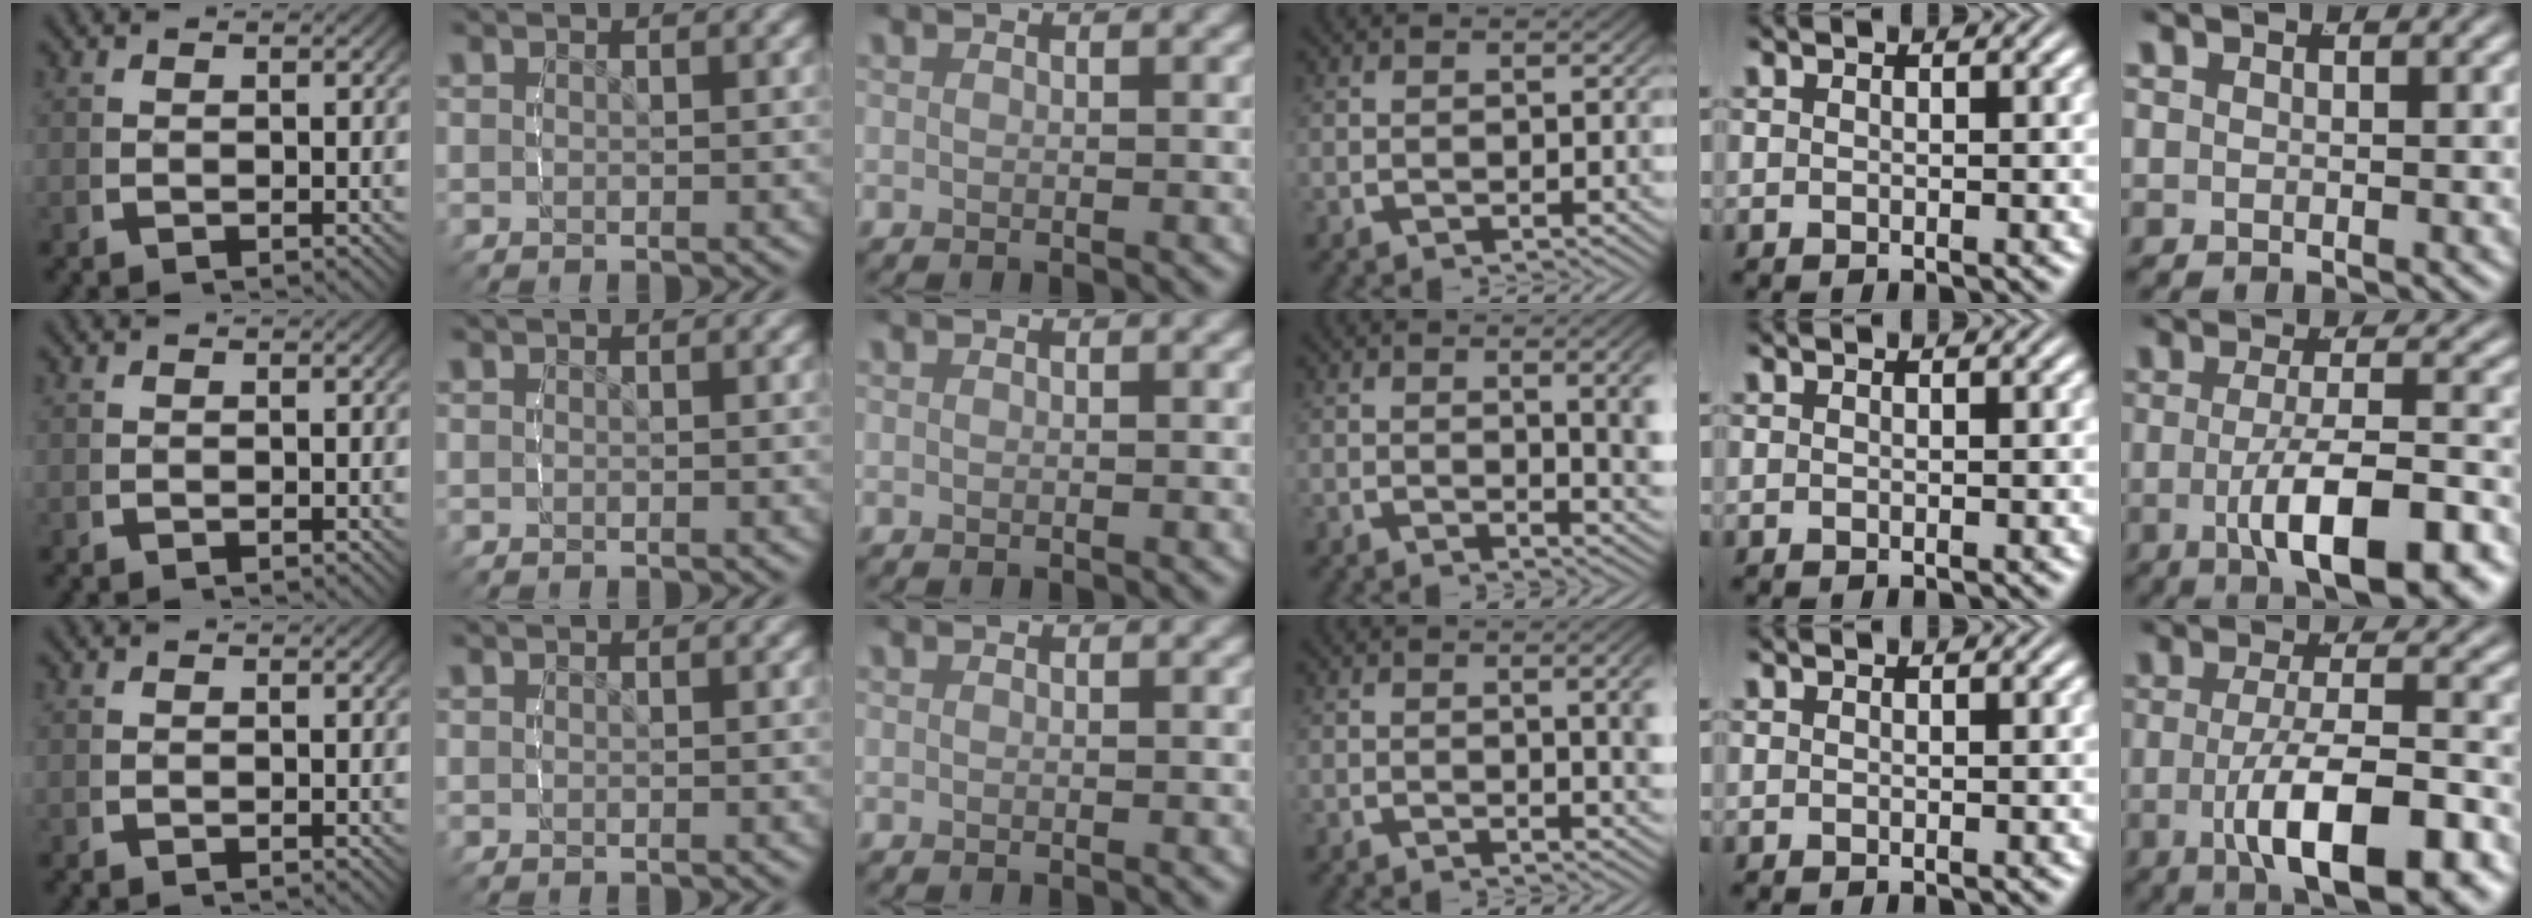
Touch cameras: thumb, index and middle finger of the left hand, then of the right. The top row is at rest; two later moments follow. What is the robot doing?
{"motion": "lift_and_place", "object": "bottle"}